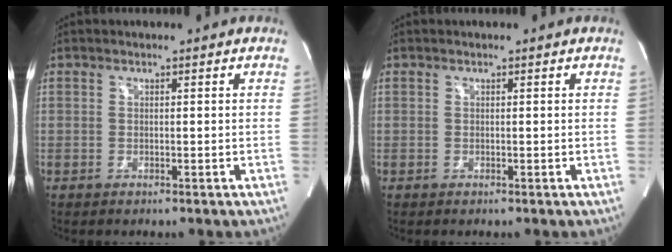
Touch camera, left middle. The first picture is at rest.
{"total": 0.0}